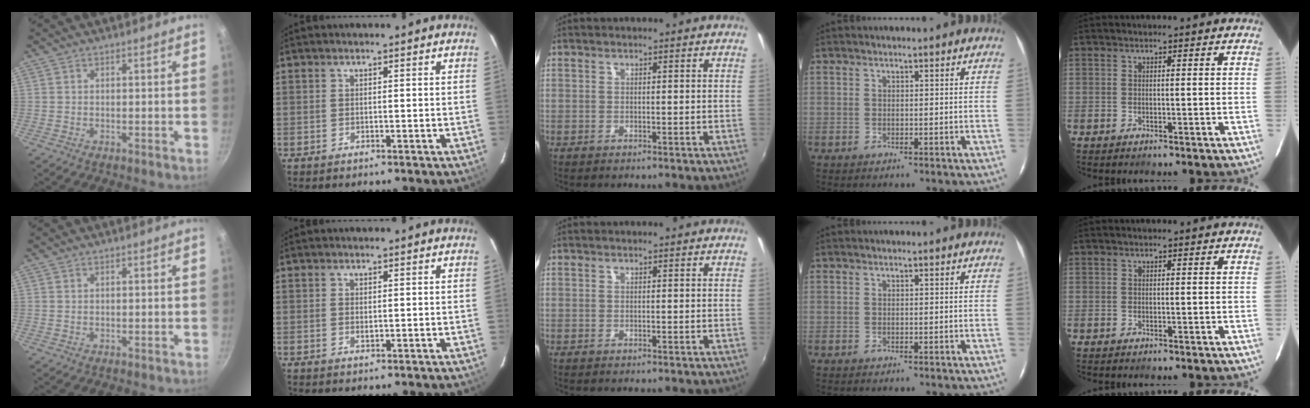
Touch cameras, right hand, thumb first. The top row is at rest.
{"index": {"total": 0.9, "force": [0.1, 0.6, 0.6], "torque": [-0.012, 0.000, 0.002]}}